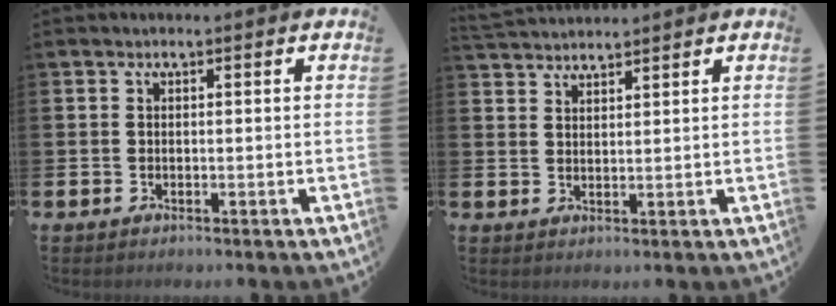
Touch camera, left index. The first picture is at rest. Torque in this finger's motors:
{"motor_torque": [0.53, -0.66, 0.13, 0.08]}